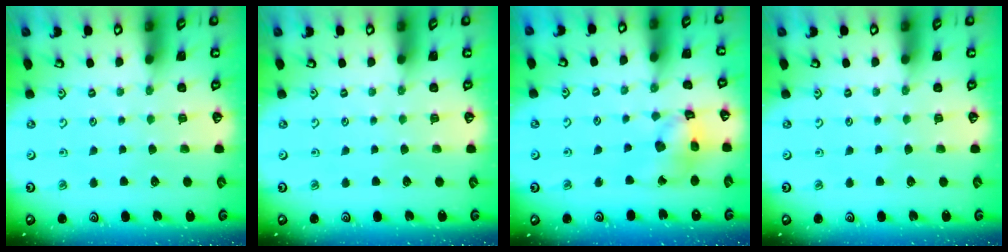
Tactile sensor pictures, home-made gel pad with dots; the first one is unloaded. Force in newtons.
{"total": 0.0}
{"total": 13.3, "press": 13.2, "slide": 1.7}
{"total": 0.0}